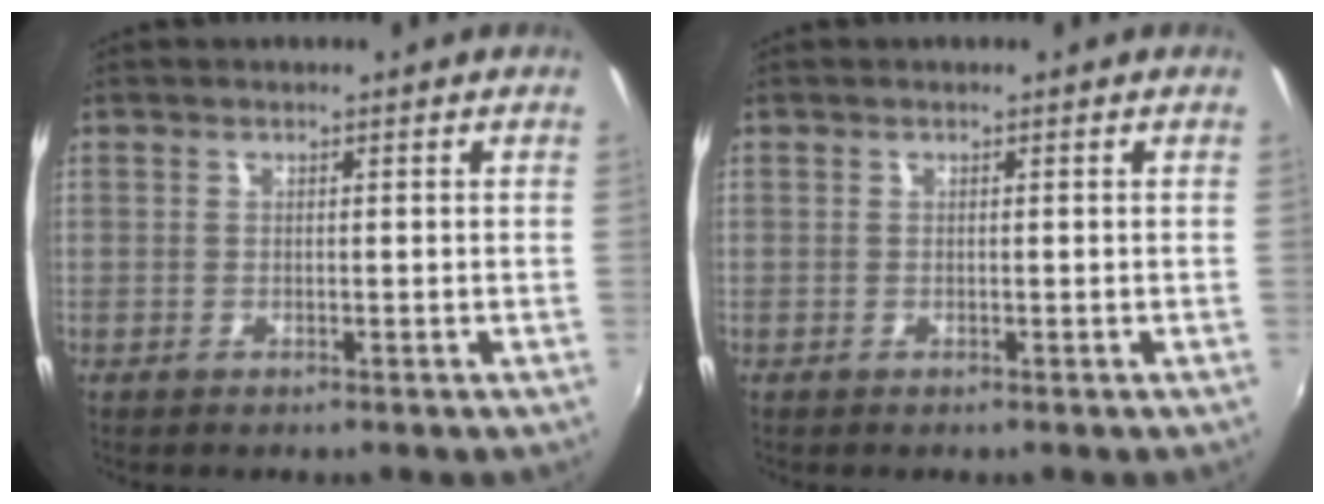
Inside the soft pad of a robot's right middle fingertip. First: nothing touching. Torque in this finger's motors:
{"motor_torque": [-0.09, -0.30, 0.00, 0.01]}